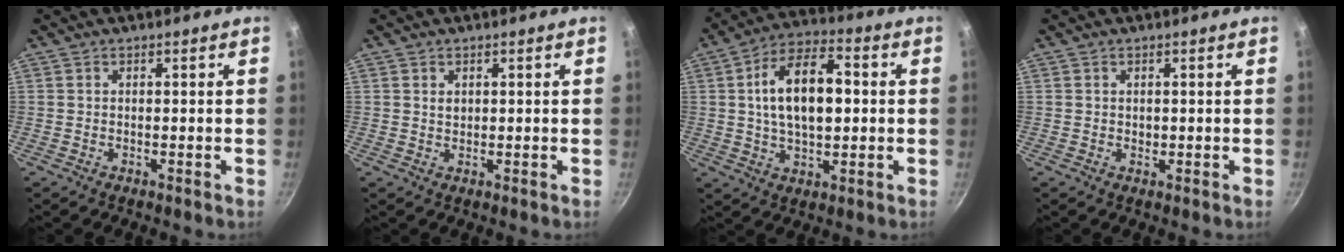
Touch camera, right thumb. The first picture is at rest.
{"total": 1.4, "force": [0.5, 1.0, 0.8], "torque": [-0.007, -0.005, 0.011]}
{"total": 14.7, "force": [1.6, 7.8, 12.4], "torque": [-0.199, 0.016, 0.024]}
{"total": 0.8, "force": [0.2, 0.7, 0.4], "torque": [-0.002, -0.001, 0.003]}